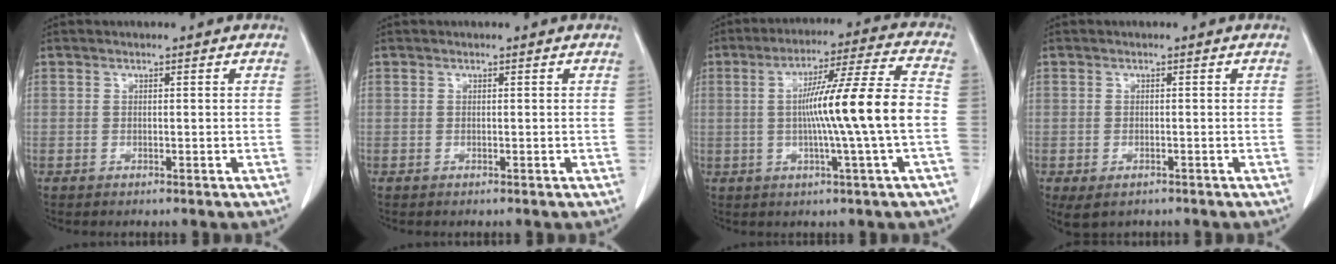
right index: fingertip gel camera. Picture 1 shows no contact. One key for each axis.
{"total": 0.0}
{"total": 13.5, "fx": -1.4, "fy": -1.5, "fz": 13.3, "tx": -0.218, "ty": 0.008, "tz": -0.025}
{"total": 3.2, "fx": -1.8, "fy": 1.6, "fz": 2.0, "tx": -0.038, "ty": -0.009, "tz": -0.021}